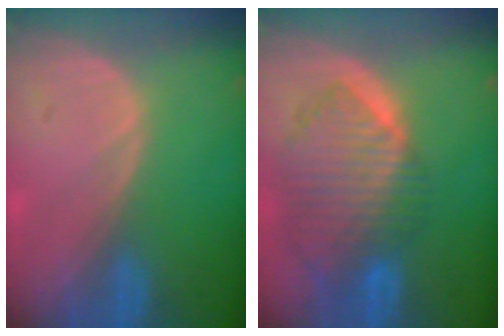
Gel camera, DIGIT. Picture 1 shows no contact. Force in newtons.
{"total": 10.2, "press": 8.8, "slide": 5.1}